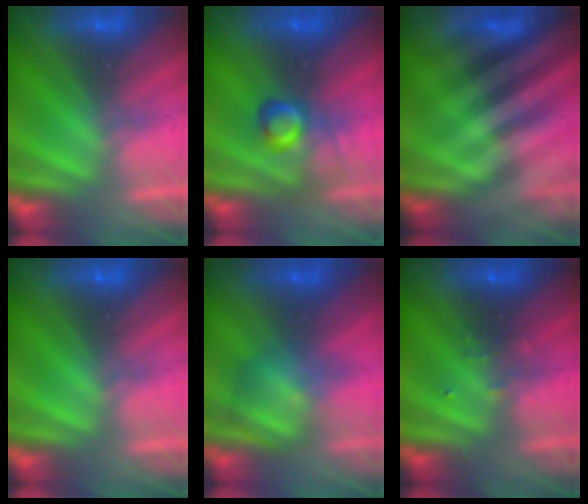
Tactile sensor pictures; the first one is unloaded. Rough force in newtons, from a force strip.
{"total": 2.8}
{"total": 2.5}
{"total": 0.0}
{"total": 3.5}
{"total": 2.4}